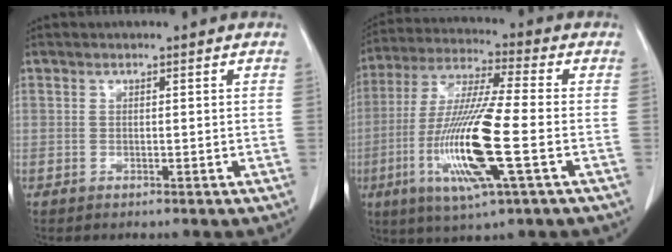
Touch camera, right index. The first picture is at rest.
{"total": 16.1, "force": [-4.2, 0.7, 15.6], "torque": [-0.323, -0.019, -0.082]}